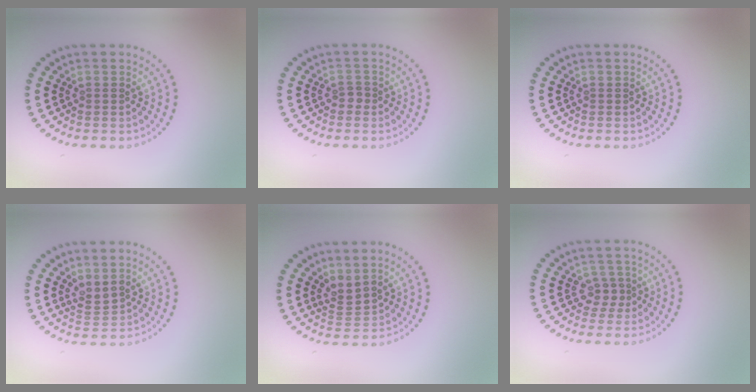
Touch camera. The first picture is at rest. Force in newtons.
{"total": 0.9, "press": 0.7, "slide": 0.5}
{"total": 0.0}
{"total": 1.4, "press": 1.2, "slide": 0.9}
{"total": 2.2, "press": 1.4, "slide": 1.7}
{"total": 1.7, "press": 1.3, "slide": 1.1}